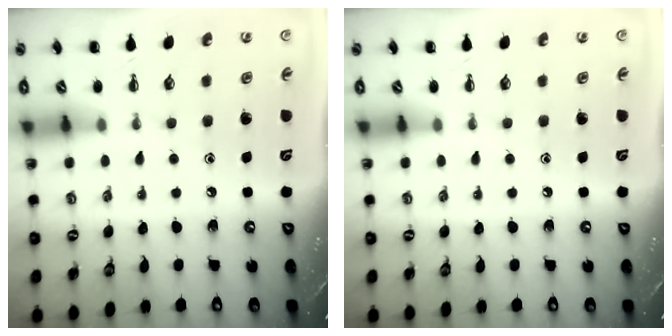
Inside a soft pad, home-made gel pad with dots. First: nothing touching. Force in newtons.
{"total": 0.0}